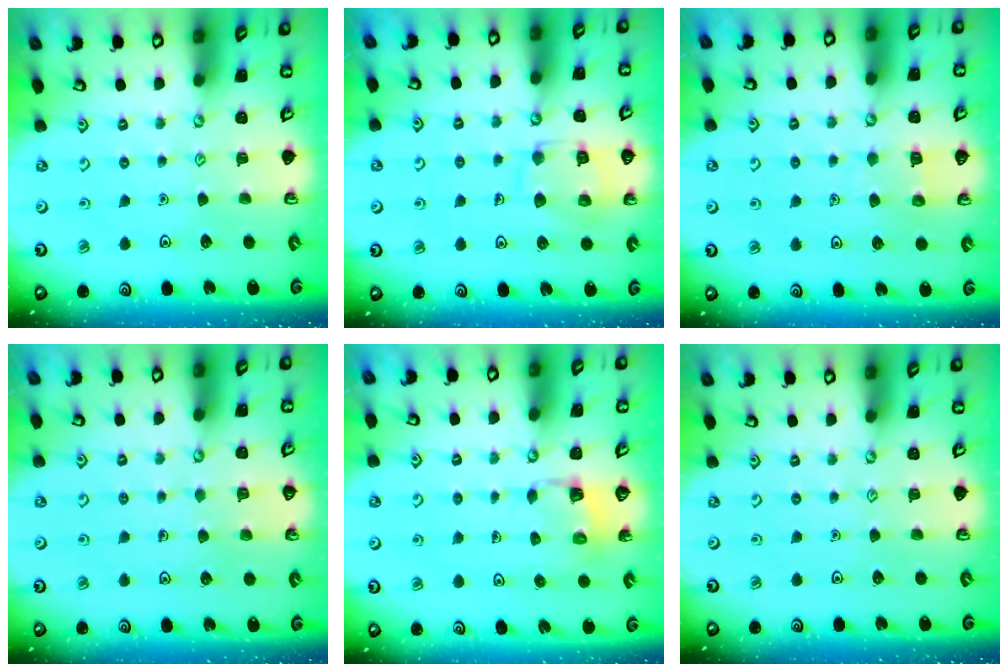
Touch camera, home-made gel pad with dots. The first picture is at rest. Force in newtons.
{"total": 11.5, "press": 11.4, "slide": 1.2}
{"total": 4.8, "press": 4.7, "slide": 0.5}
{"total": 4.0, "press": 4.0, "slide": 0.4}
{"total": 3.1, "press": 3.0, "slide": 0.3}
{"total": 0.0}